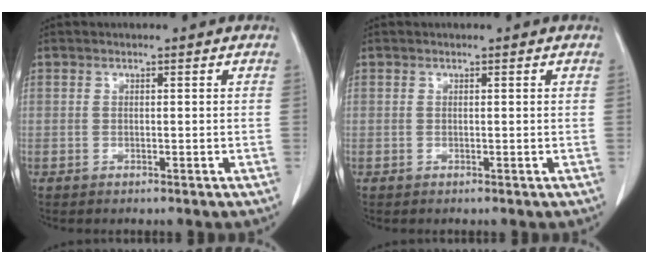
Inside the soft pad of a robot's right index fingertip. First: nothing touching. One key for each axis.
{"total": 0.0}